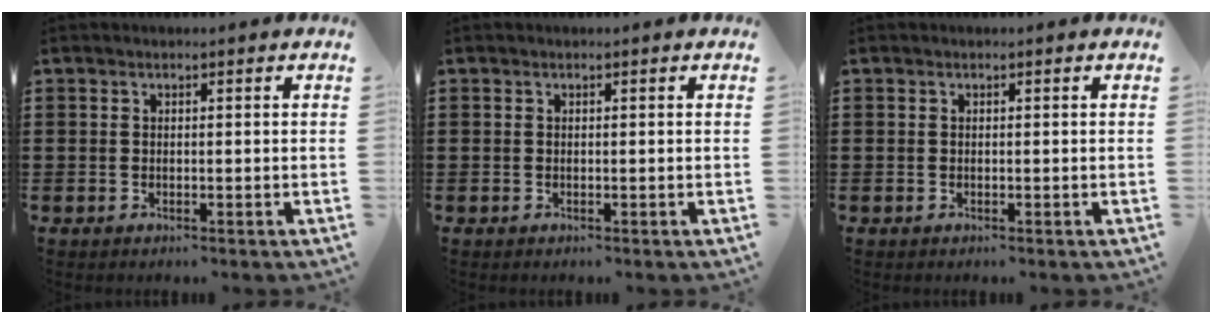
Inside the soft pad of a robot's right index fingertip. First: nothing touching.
{"total": 0.0}
{"total": 0.0}